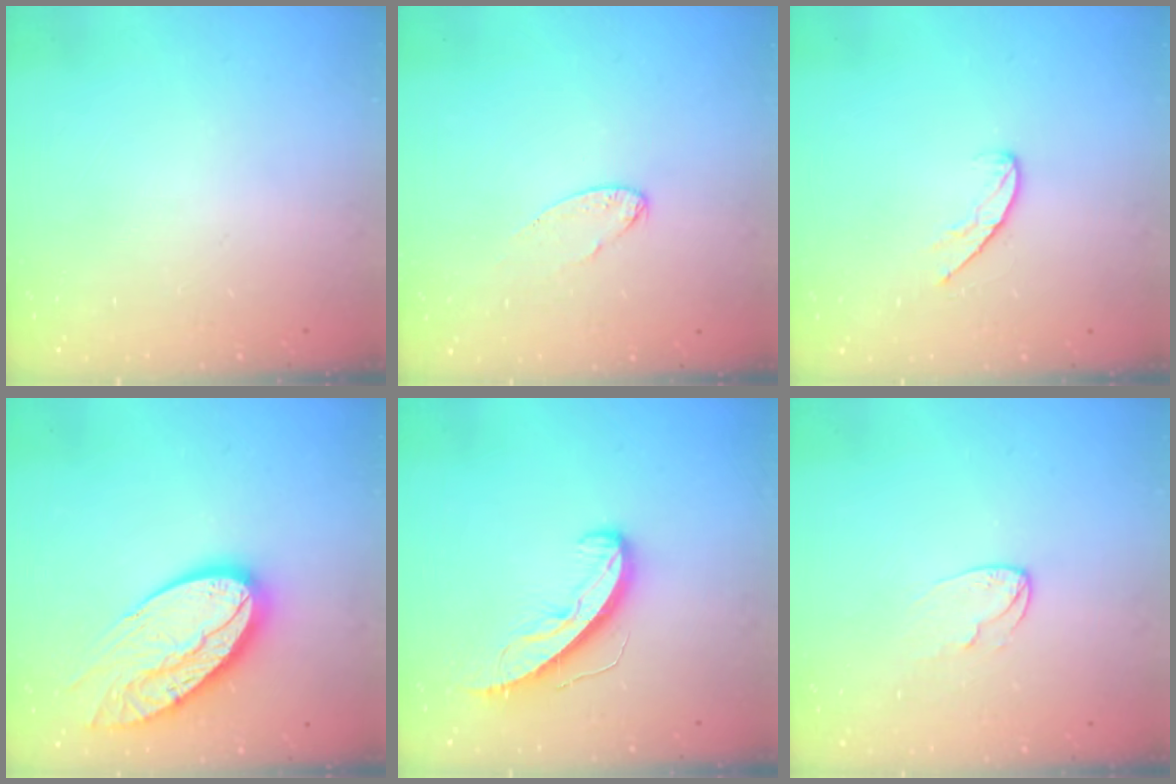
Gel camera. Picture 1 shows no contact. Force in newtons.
{"total": 5.7, "press": 5.6, "slide": 0.5}
{"total": 5.5, "press": 5.5, "slide": 0.5}
{"total": 19.8, "press": 19.8, "slide": 1.2}
{"total": 8.8, "press": 8.8, "slide": 0.3}
{"total": 6.0, "press": 6.0, "slide": 0.4}